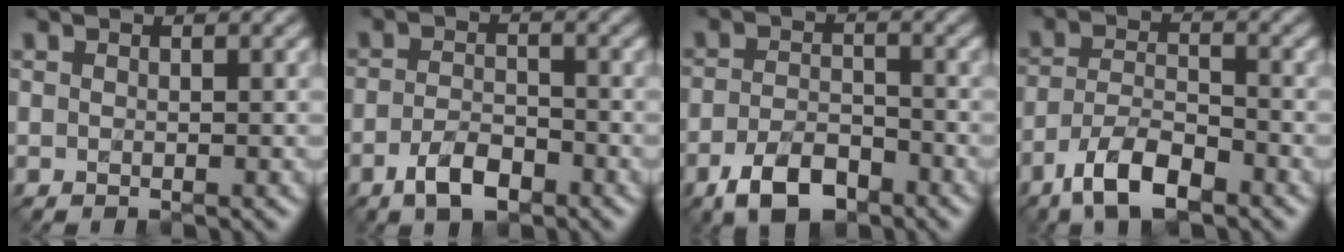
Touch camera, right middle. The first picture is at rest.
{"total": 2.9, "force": [-1.9, 1.1, 1.9], "torque": [-0.044, 0.008, -0.038]}
{"total": 4.4, "force": [-3.1, 2.0, 2.4], "torque": [-0.053, 0.004, -0.061]}
{"total": 5.8, "force": [-4.2, 1.9, 3.4], "torque": [-0.068, 0.009, -0.081]}